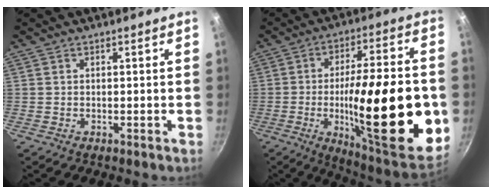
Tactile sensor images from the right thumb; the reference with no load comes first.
{"total": 31.4, "force": [-5.0, 9.3, 29.5], "torque": [-0.413, 0.002, -0.070]}